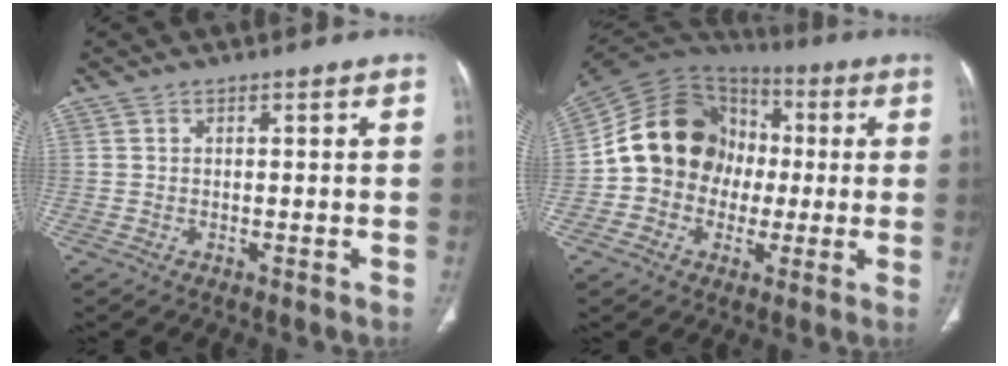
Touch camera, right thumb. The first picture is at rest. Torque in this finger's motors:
{"motor_torque": [0.18, 2.41, 1.33, -0.74, 0.17]}